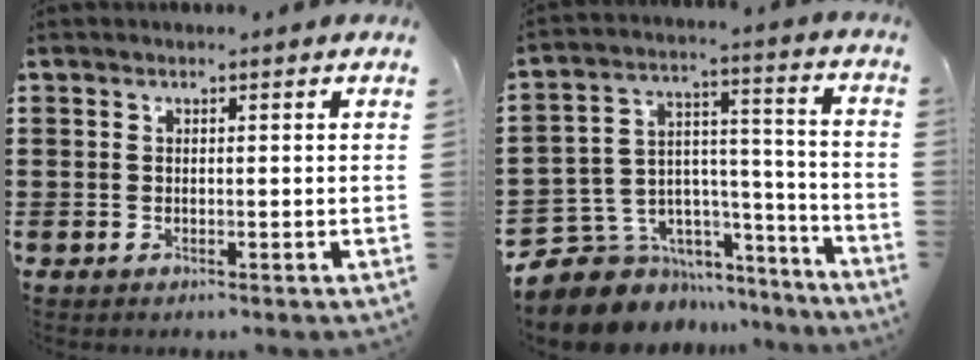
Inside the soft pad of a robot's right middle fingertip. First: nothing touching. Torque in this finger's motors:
{"motor_torque": [0.44, 0.01, 0.18, 0.07]}